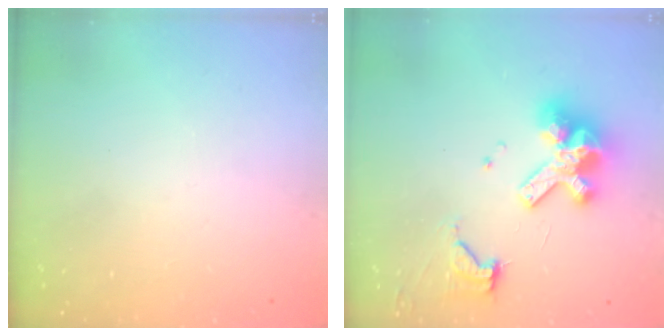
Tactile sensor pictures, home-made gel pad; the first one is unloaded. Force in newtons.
{"total": 14.1, "press": 14.0, "slide": 1.8}